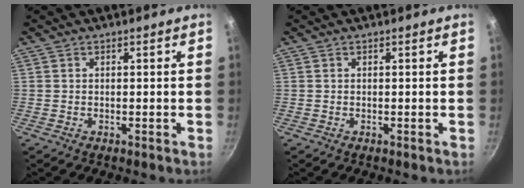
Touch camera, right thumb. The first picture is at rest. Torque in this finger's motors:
{"motor_torque": [-0.10, 0.10, 0.09, 0.00, 0.00]}